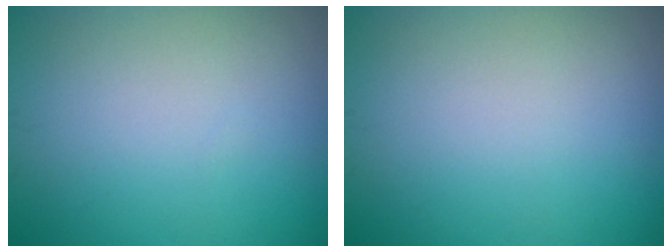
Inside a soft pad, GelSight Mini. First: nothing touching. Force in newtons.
{"total": 0.0}